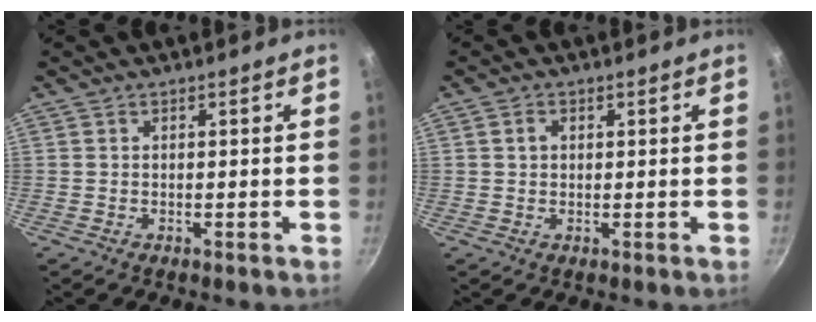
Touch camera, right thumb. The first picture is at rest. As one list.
[{"total": 1.8, "force": [0.5, 1.5, 1.0], "torque": [-0.011, 0.005, 0.007]}]